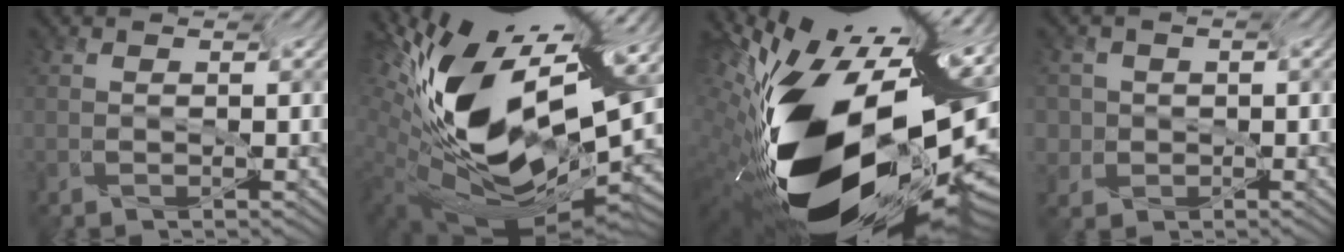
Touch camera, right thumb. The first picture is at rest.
{"total": 15.2, "force": [0.9, 8.0, 12.9], "torque": [-0.235, -0.009, 0.036]}
{"total": 18.1, "force": [-6.7, 8.7, 14.4], "torque": [-0.244, -0.052, -0.115]}
{"total": 2.6, "force": [0.2, 2.5, -0.5], "torque": [-0.022, 0.004, 0.012]}